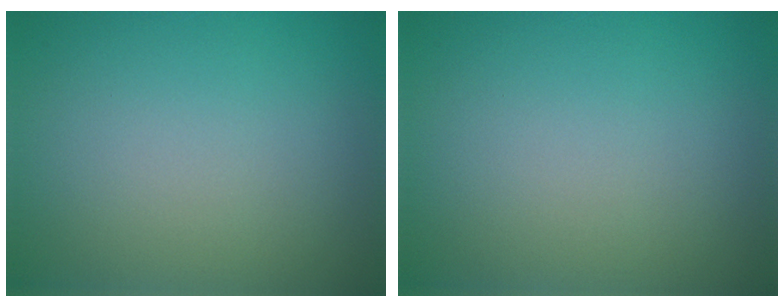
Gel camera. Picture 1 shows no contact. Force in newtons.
{"total": 0.0}